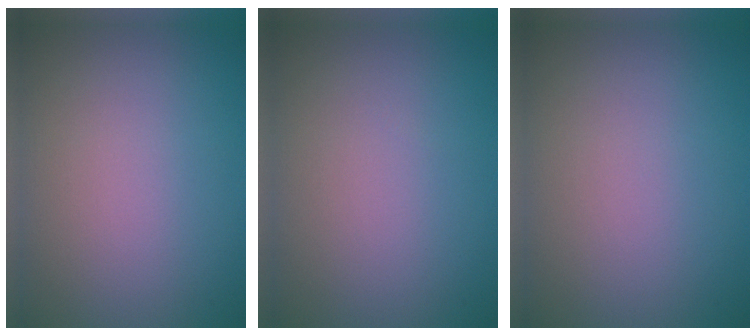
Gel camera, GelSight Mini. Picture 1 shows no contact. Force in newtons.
{"total": 0.0}
{"total": 0.0}